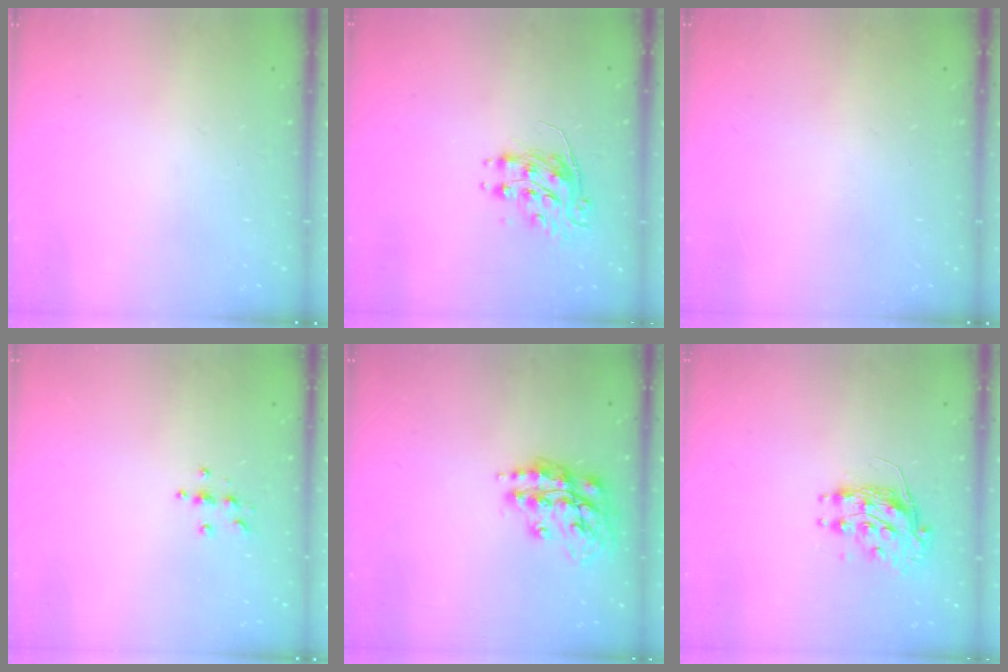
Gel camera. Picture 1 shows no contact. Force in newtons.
{"total": 8.2, "press": 8.2, "slide": 0.1}
{"total": 0.0}
{"total": 3.9, "press": 3.9, "slide": 0.4}
{"total": 15.1, "press": 15.0, "slide": 1.0}
{"total": 8.8, "press": 8.8, "slide": 0.0}